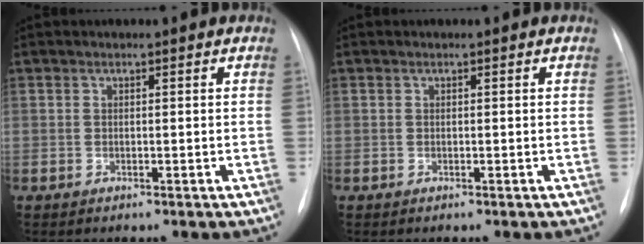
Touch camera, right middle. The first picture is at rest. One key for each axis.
{"total": 0.0}